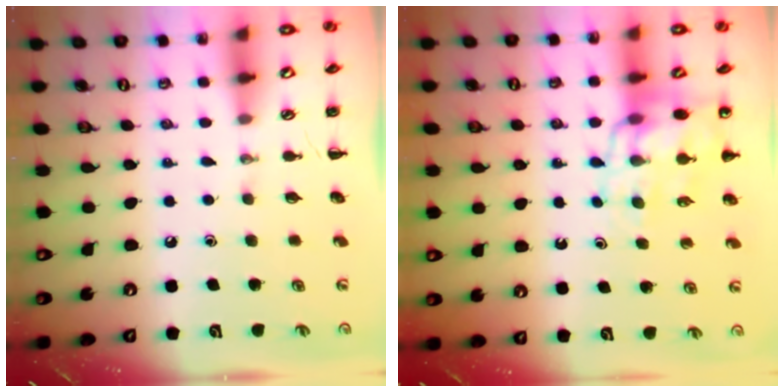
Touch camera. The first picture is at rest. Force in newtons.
{"total": 14.3, "press": 13.7, "slide": 3.9}